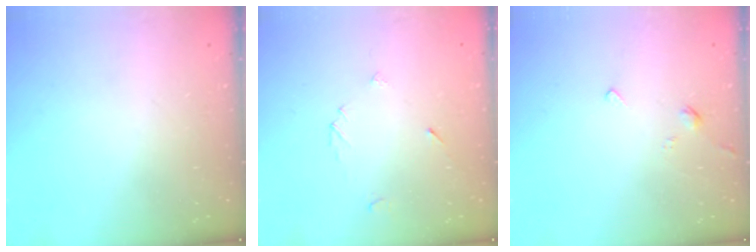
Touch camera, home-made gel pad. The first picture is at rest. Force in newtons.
{"total": 2.6, "press": 2.6, "slide": 0.2}
{"total": 2.4, "press": 2.4, "slide": 0.5}